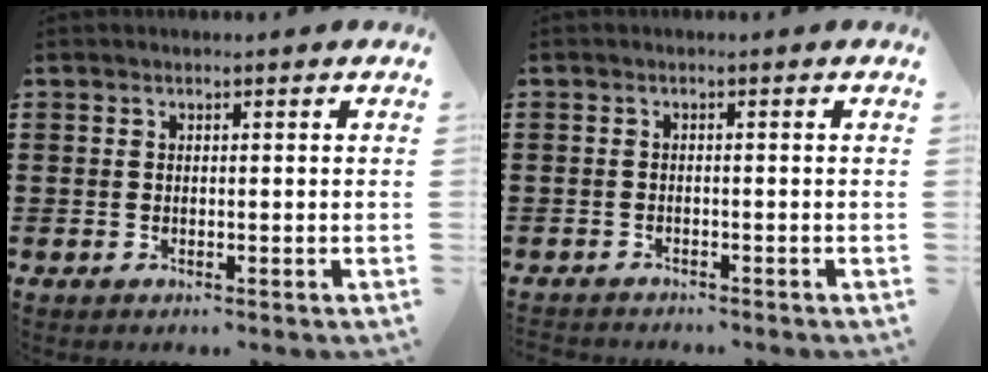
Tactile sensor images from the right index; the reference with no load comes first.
{"total": 1.1, "force": [-1.0, 0.2, -0.1], "torque": [-0.002, 0.003, -0.023]}